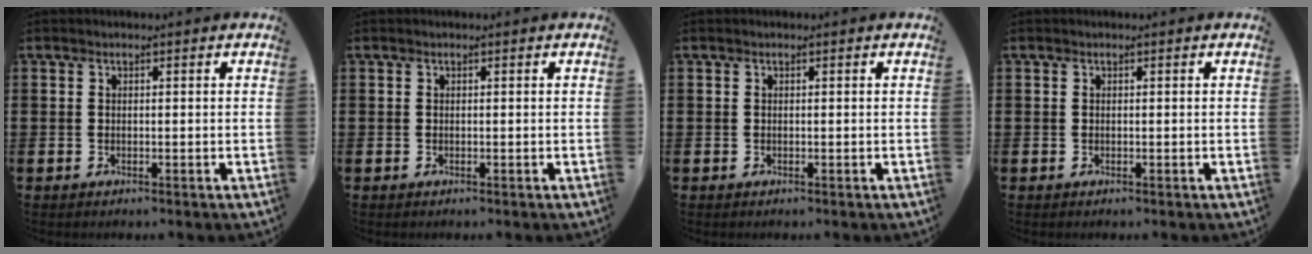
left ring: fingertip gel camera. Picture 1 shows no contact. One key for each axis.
{"total": 0.0}
{"total": 0.0}
{"total": 0.0}